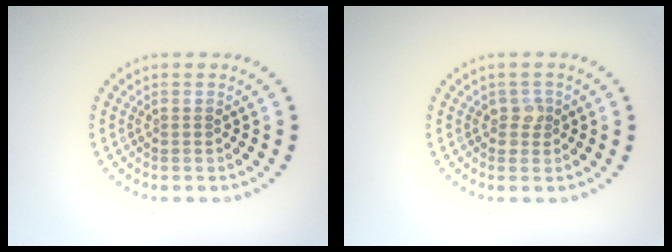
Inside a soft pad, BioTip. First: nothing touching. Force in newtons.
{"total": 1.2, "press": 1.1, "slide": 0.5}